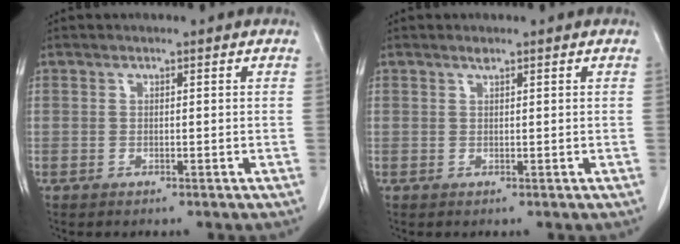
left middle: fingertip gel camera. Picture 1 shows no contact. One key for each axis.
{"total": 0.6, "fx": 0.5, "fy": -0.1, "fz": 0.3, "tx": -0.011, "ty": -0.003, "tz": 0.012}